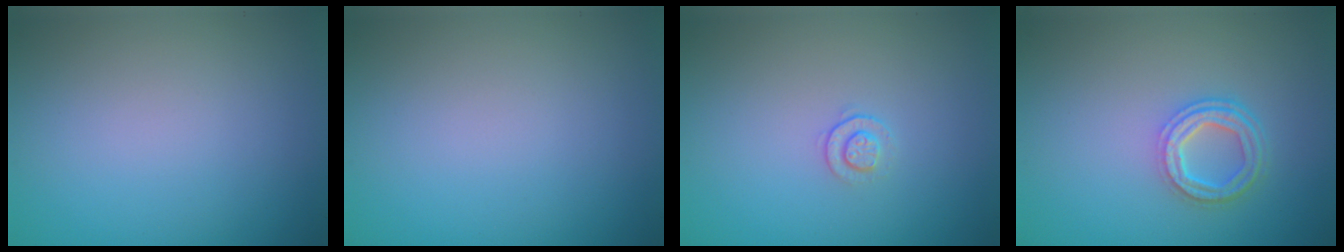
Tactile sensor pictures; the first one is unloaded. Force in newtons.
{"total": 0.0}
{"total": 1.1, "press": 0.7, "slide": 0.9}
{"total": 3.7, "press": 2.7, "slide": 2.5}